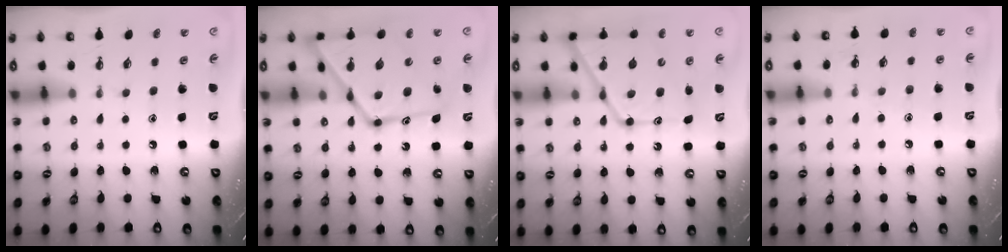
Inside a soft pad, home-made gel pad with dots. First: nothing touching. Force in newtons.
{"total": 23.0, "press": 22.9, "slide": 1.8}
{"total": 19.0, "press": 18.9, "slide": 1.7}
{"total": 4.4, "press": 4.4, "slide": 0.5}